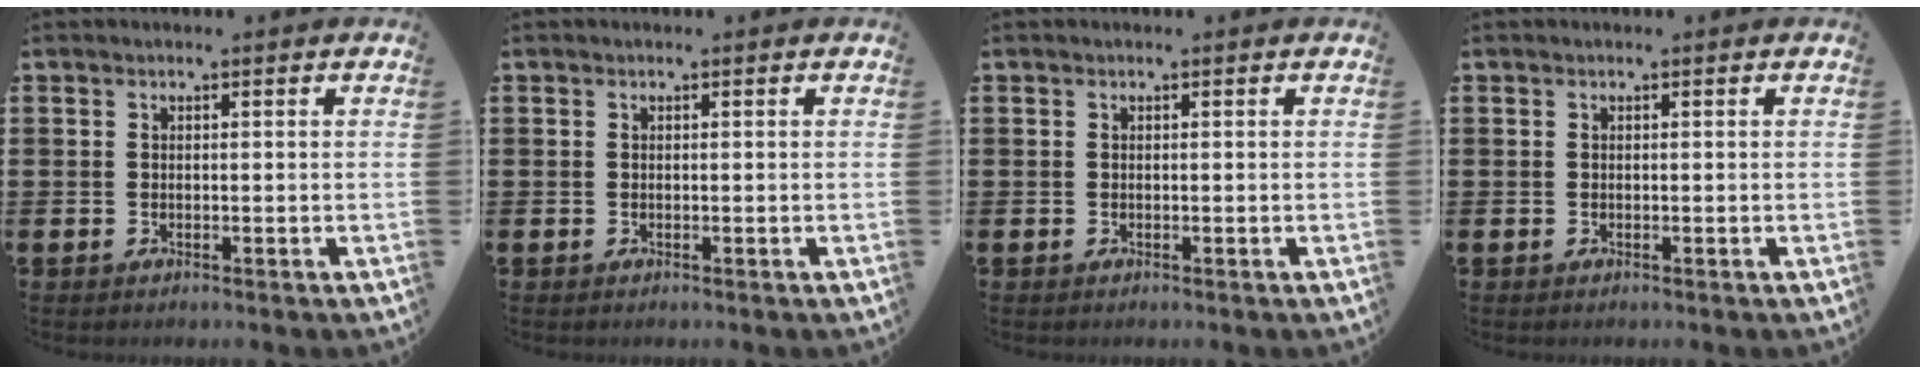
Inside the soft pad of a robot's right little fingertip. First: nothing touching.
{"total": 0.0}
{"total": 0.0}
{"total": 0.0}